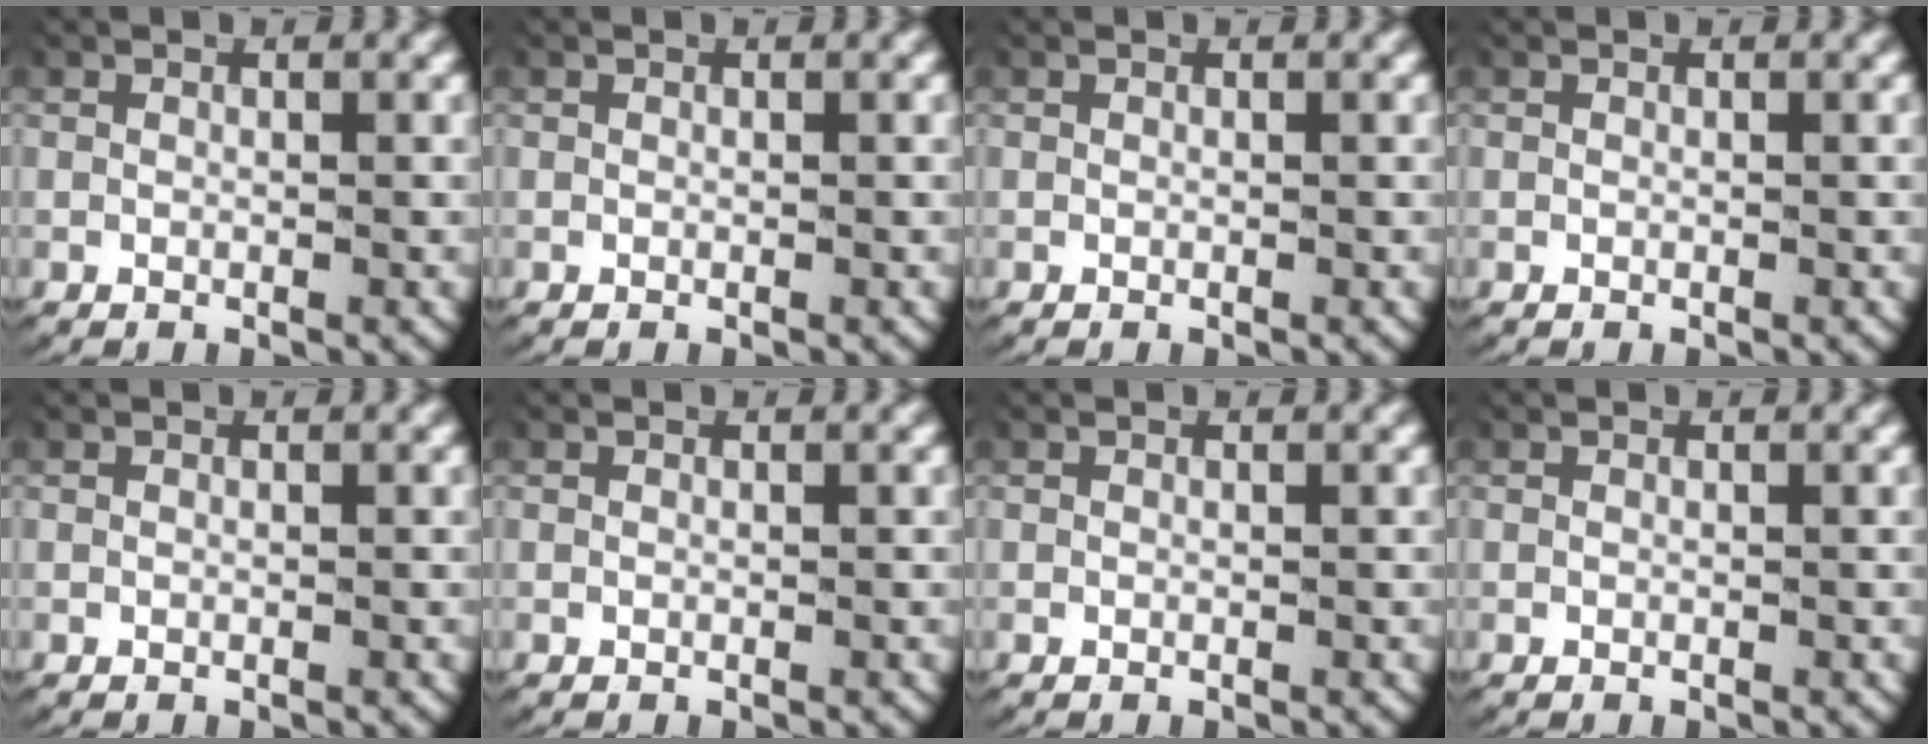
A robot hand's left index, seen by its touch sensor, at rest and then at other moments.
{"total": 0.0}
{"total": 0.0}
{"total": 0.0}
{"total": 0.0}
{"total": 0.0}
{"total": 0.0}
{"total": 0.0}